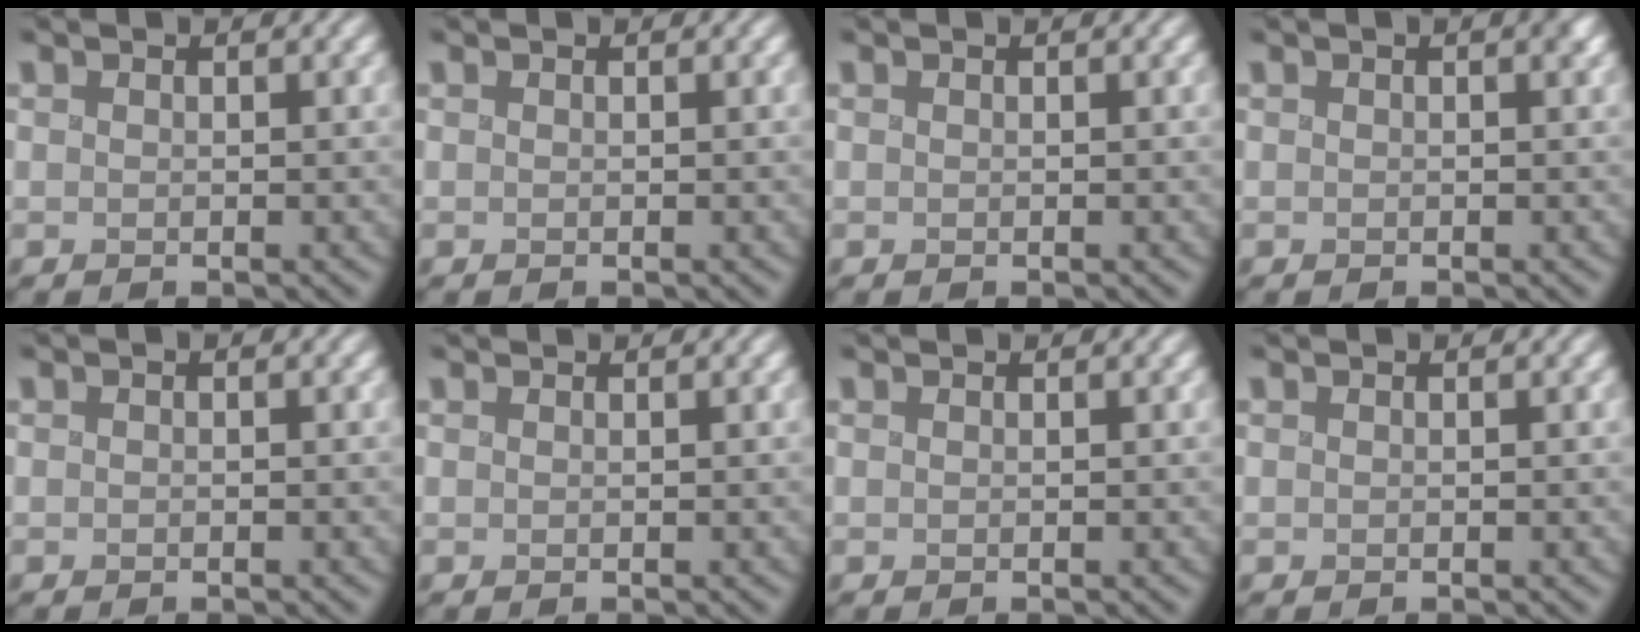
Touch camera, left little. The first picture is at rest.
{"total": 0.0}
{"total": 0.0}
{"total": 1.0, "force": [0.4, 0.5, 0.9], "torque": [-0.008, 0.001, 0.006]}
{"total": 0.0}
{"total": 0.7, "force": [0.7, 0.0, 0.1], "torque": [-0.003, 0.002, 0.009]}
{"total": 0.0}
{"total": 0.0}